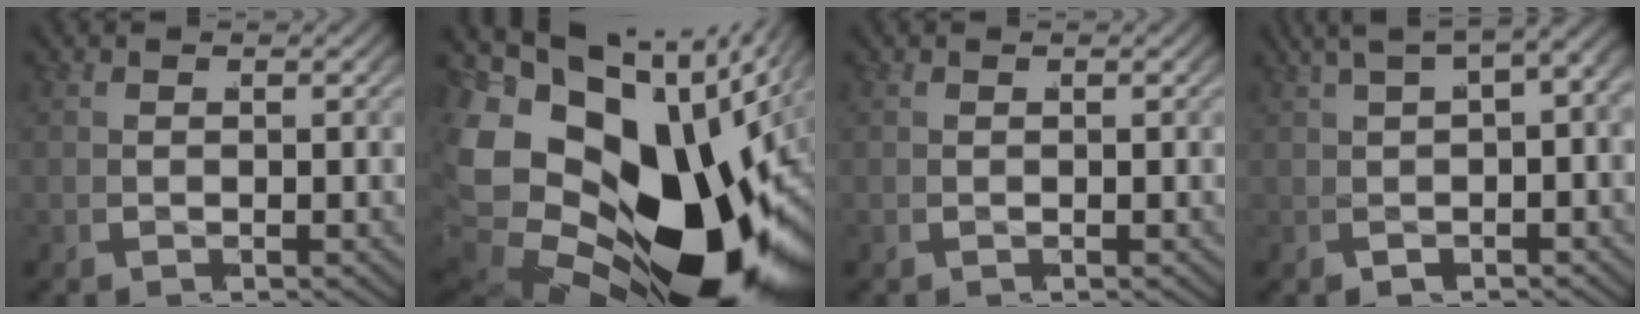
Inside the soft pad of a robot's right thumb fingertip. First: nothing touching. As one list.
[{"total": 26.7, "force": [-3.2, 18.0, 19.4], "torque": [-0.354, -0.062, -0.033]}, {"total": 0.0}, {"total": 8.5, "force": [2.3, 5.2, 6.3], "torque": [-0.086, 0.025, 0.020]}]